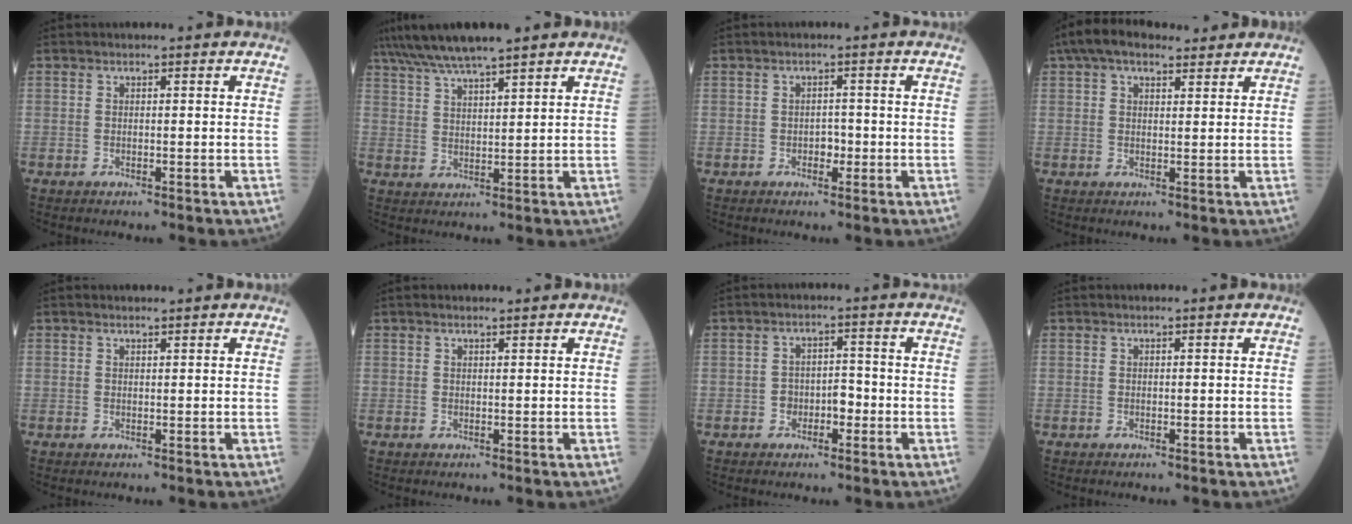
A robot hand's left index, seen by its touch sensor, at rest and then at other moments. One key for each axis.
{"total": 9.1, "fx": 7.5, "fy": 0.4, "fz": 5.2, "tx": -0.096, "ty": 0.030, "tz": 0.134}
{"total": 1.7, "fx": -0.6, "fy": 1.1, "fz": 1.2, "tx": -0.013, "ty": 0.005, "tz": -0.009}
{"total": 7.8, "fx": 5.7, "fy": 3.2, "fz": 4.2, "tx": -0.080, "ty": 0.045, "tz": 0.099}
{"total": 0.8, "fx": 0.7, "fy": 0.1, "fz": 0.2, "tx": -0.008, "ty": 0.003, "tz": 0.013}
{"total": 1.0, "fx": 0.8, "fy": 0.1, "fz": 0.5, "tx": -0.011, "ty": 0.006, "tz": 0.014}
{"total": 3.1, "fx": -1.1, "fy": 1.9, "fz": 2.2, "tx": -0.031, "ty": 0.014, "tz": -0.020}
{"total": 0.0}